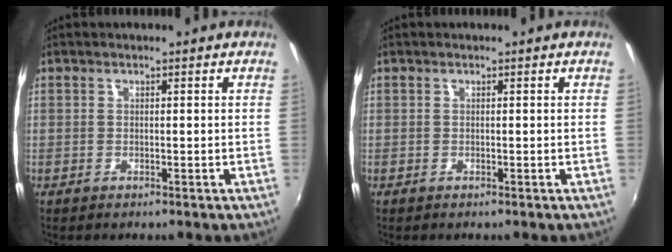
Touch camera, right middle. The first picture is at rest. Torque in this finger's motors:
{"motor_torque": [0.03, -0.05, 0.00, 0.00]}